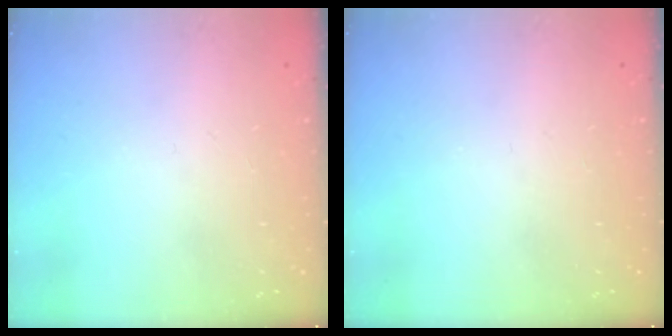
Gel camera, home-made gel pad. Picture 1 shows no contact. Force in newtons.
{"total": 0.0}